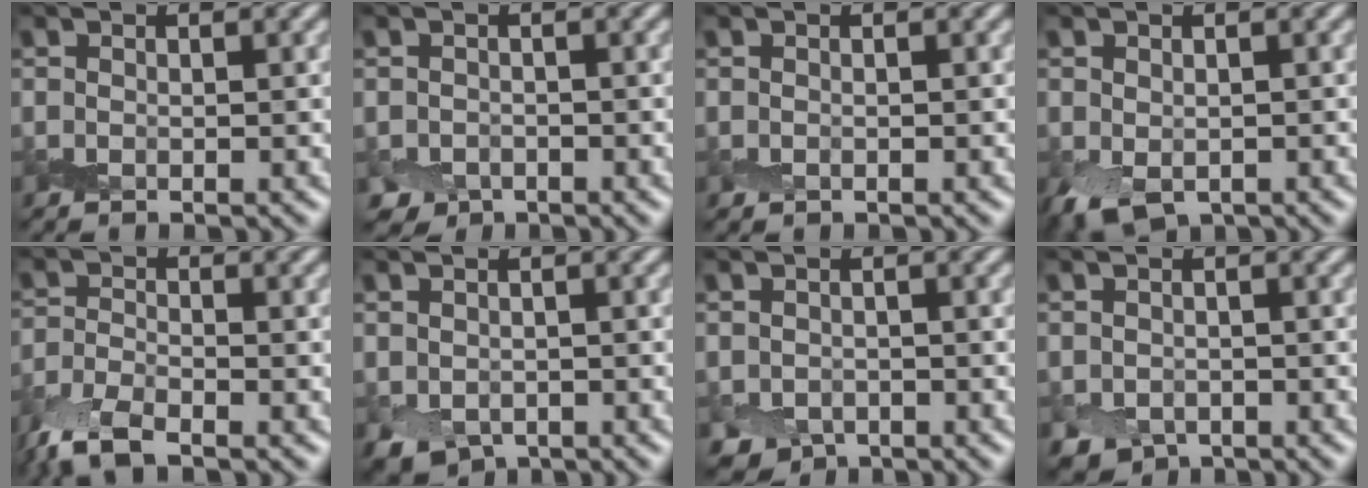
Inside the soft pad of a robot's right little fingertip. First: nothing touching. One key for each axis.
{"total": 1.9, "fx": -1.4, "fy": 1.3, "fz": 0.2, "tx": 0.004, "ty": -0.006, "tz": -0.030}
{"total": 0.0}
{"total": 2.8, "fx": -1.4, "fy": 1.8, "fz": 1.6, "tx": -0.032, "ty": -0.014, "tz": -0.022}
{"total": 4.5, "fx": -3.4, "fy": 1.5, "fz": 2.5, "tx": -0.055, "ty": -0.010, "tz": -0.078}
{"total": 2.6, "fx": -1.2, "fy": 1.8, "fz": 1.4, "tx": -0.025, "ty": -0.010, "tz": -0.019}
{"total": 2.5, "fx": -1.7, "fy": 1.7, "fz": 0.7, "tx": -0.008, "ty": -0.011, "tz": -0.032}
{"total": 2.3, "fx": -1.5, "fy": 1.6, "fz": 0.8, "tx": -0.011, "ty": -0.012, "tz": -0.029}